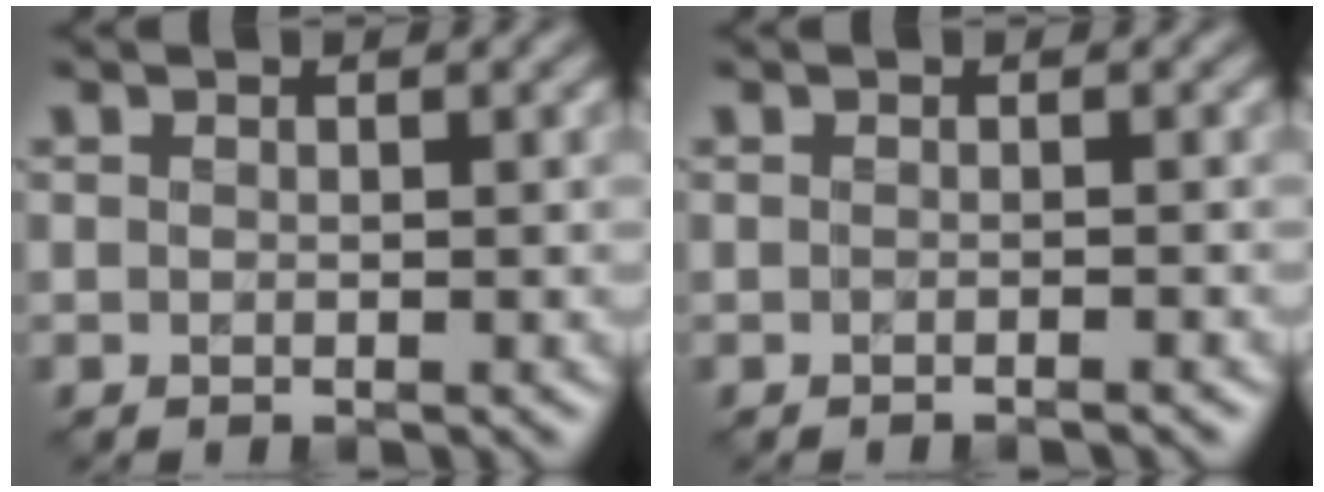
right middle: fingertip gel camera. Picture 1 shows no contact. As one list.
[{"total": 0.7, "force": [-0.6, -0.2, 0.2], "torque": [-0.002, 0.000, -0.011]}]